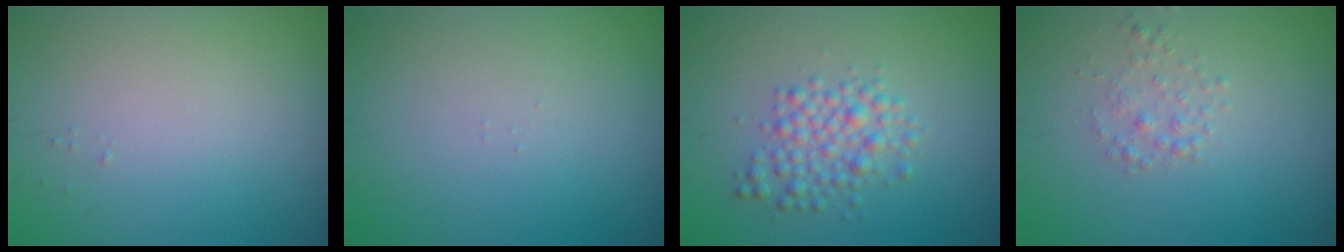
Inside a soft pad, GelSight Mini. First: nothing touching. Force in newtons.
{"total": 0.0}
{"total": 3.2, "press": 3.2, "slide": 0.1}
{"total": 1.3, "press": 1.3, "slide": 0.0}